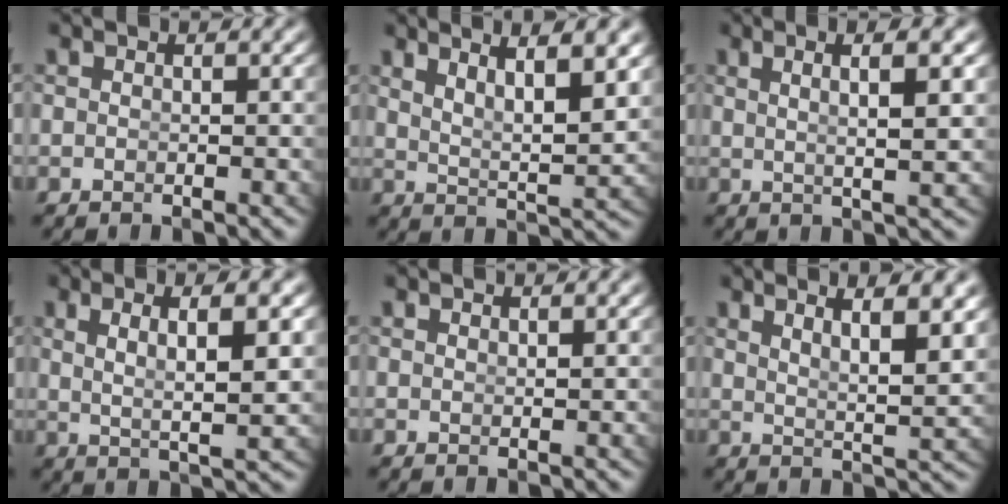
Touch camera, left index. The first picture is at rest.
{"total": 6.0, "force": [3.3, 1.7, 4.7], "torque": [-0.065, -0.005, 0.057]}
{"total": 4.0, "force": [1.7, -0.2, 3.6], "torque": [-0.050, 0.002, 0.037]}
{"total": 4.8, "force": [1.8, 0.7, 4.5], "torque": [-0.068, -0.003, 0.040]}
{"total": 0.8, "force": [0.6, -0.6, 0.0], "torque": [0.007, -0.007, 0.016]}
{"total": 6.0, "force": [3.6, 1.1, 4.6], "torque": [-0.060, -0.003, 0.061]}